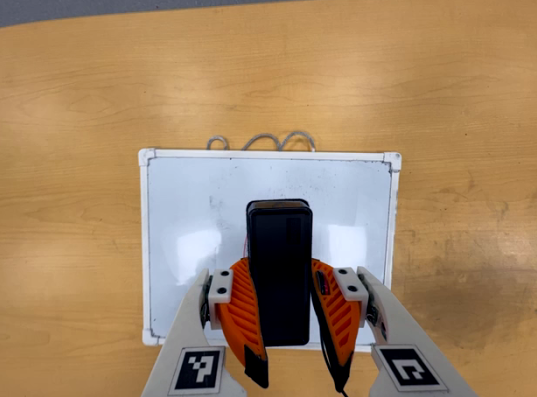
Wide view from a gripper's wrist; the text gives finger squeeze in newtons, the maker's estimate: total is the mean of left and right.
{"total": 9.3, "left": 7.7, "right": 11.0}